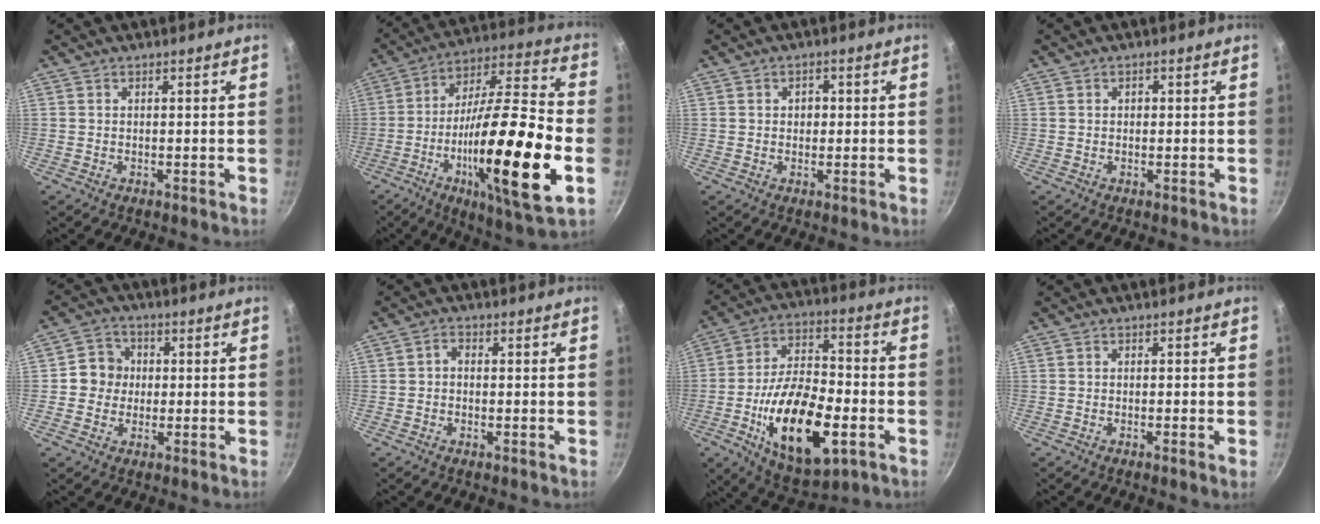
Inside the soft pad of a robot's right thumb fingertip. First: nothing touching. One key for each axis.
{"total": 28.4, "fx": -7.5, "fy": 6.9, "fz": 26.6, "tx": -0.429, "ty": 0.026, "tz": -0.126}
{"total": 2.2, "fx": 0.3, "fy": 1.9, "fz": 1.2, "tx": -0.006, "ty": 0.005, "tz": 0.003}
{"total": 0.9, "fx": 0.2, "fy": 0.7, "fz": 0.4, "tx": -0.003, "ty": 0.005, "tz": 0.003}
{"total": 6.2, "fx": 0.1, "fy": 5.9, "fz": 2.0, "tx": 0.004, "ty": 0.011, "tz": -0.012}
{"total": 2.0, "fx": -0.1, "fy": 1.4, "fz": 1.4, "tx": -0.031, "ty": 0.009, "tz": -0.009}
{"total": 21.8, "fx": -6.5, "fy": 10.3, "fz": 18.1, "tx": -0.296, "ty": 0.026, "tz": -0.103}
{"total": 1.2, "fx": -0.4, "fy": 0.0, "fz": 1.1, "tx": -0.023, "ty": -0.001, "tz": -0.008}